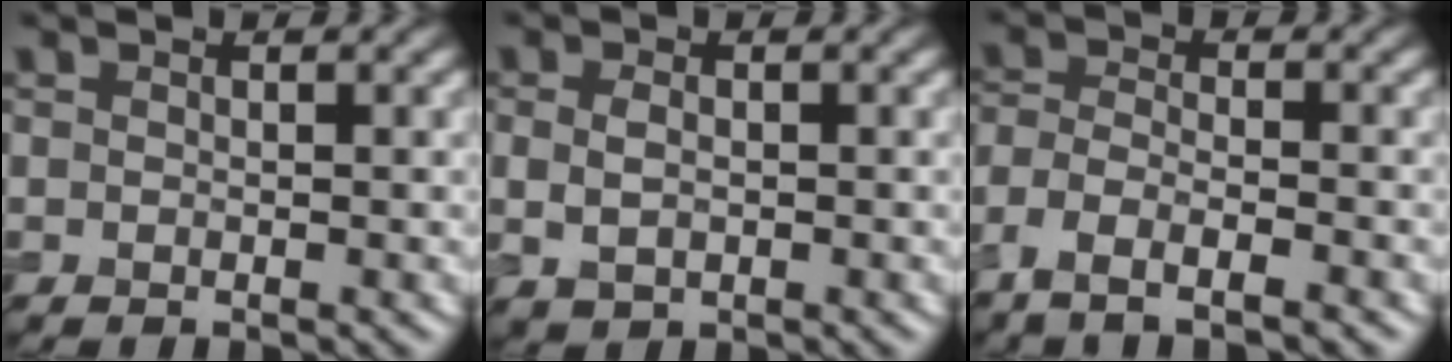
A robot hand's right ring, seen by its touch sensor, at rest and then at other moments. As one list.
[{"total": 1.7, "force": [0.2, 1.1, 1.2], "torque": [-0.028, -0.003, 0.005]}, {"total": 4.0, "force": [-3.1, 1.2, 2.3], "torque": [-0.043, -0.004, -0.065]}]